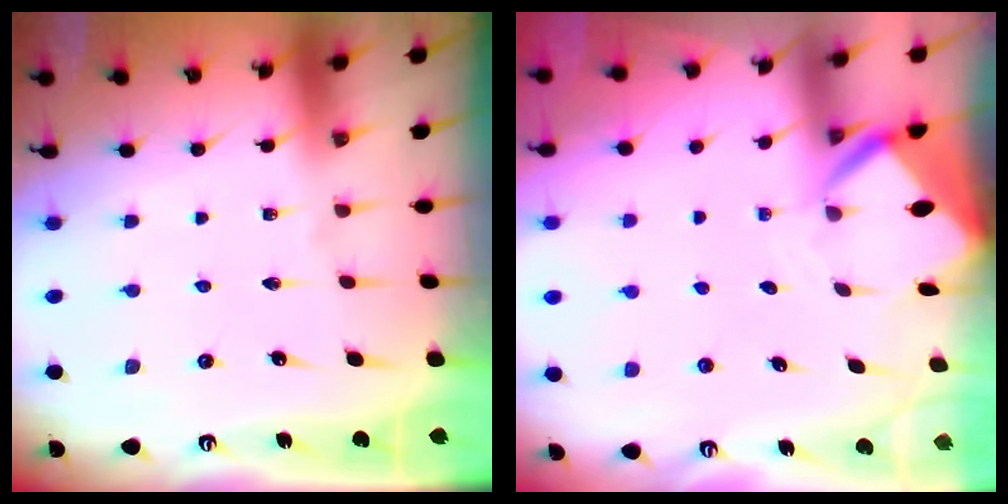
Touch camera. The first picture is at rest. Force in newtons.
{"total": 3.9, "press": 3.9, "slide": 0.2}